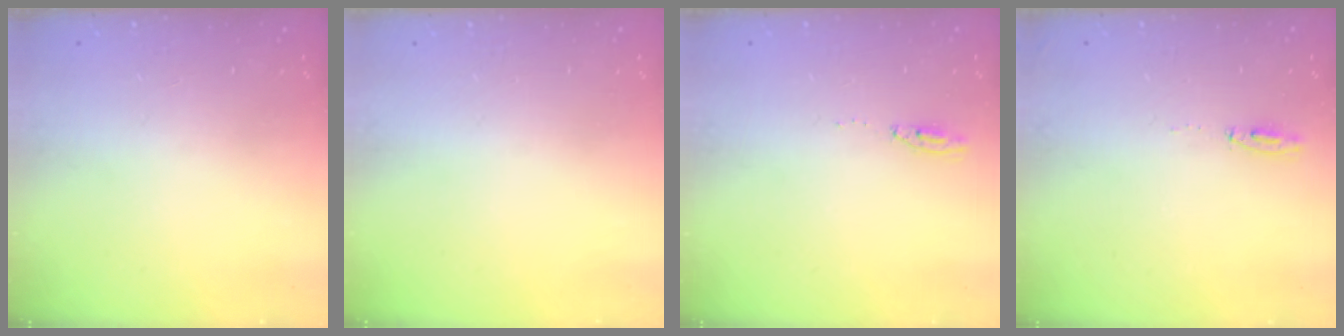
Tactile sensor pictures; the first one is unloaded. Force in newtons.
{"total": 0.0}
{"total": 4.1, "press": 4.1, "slide": 0.4}
{"total": 16.2, "press": 5.8, "slide": 15.1}